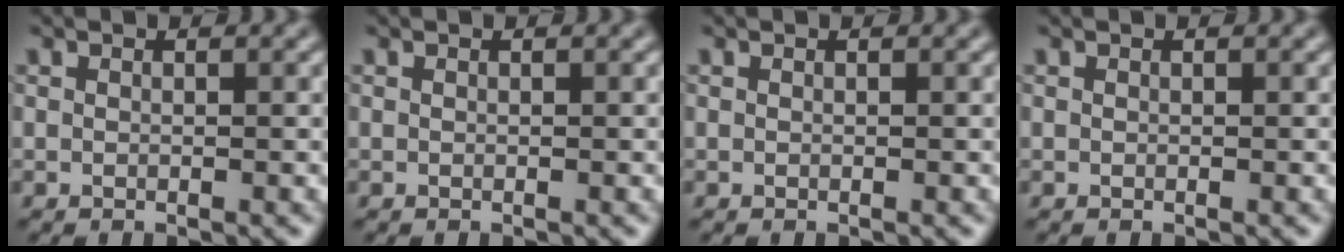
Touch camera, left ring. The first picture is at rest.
{"total": 0.0}
{"total": 0.0}
{"total": 0.0}